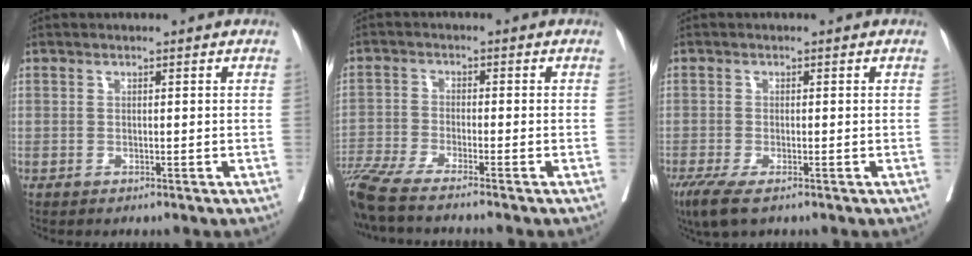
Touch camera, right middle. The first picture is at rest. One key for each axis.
{"total": 8.8, "fx": -6.9, "fy": -1.4, "fz": 5.3, "tx": -0.077, "ty": -0.036, "tz": -0.116}
{"total": 4.6, "fx": -3.0, "fy": 1.1, "fz": 3.3, "tx": -0.065, "ty": -0.014, "tz": -0.051}